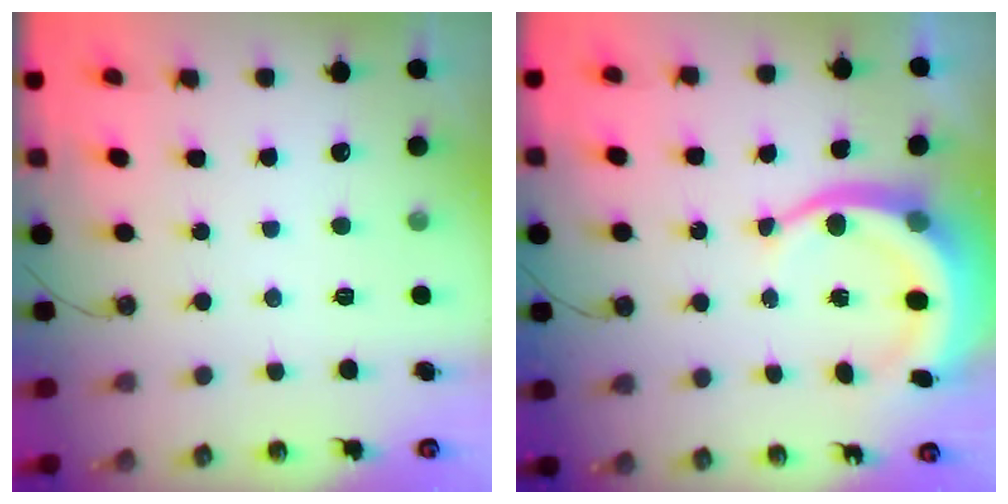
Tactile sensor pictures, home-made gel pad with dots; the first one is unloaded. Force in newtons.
{"total": 10.2, "press": 10.1, "slide": 1.8}